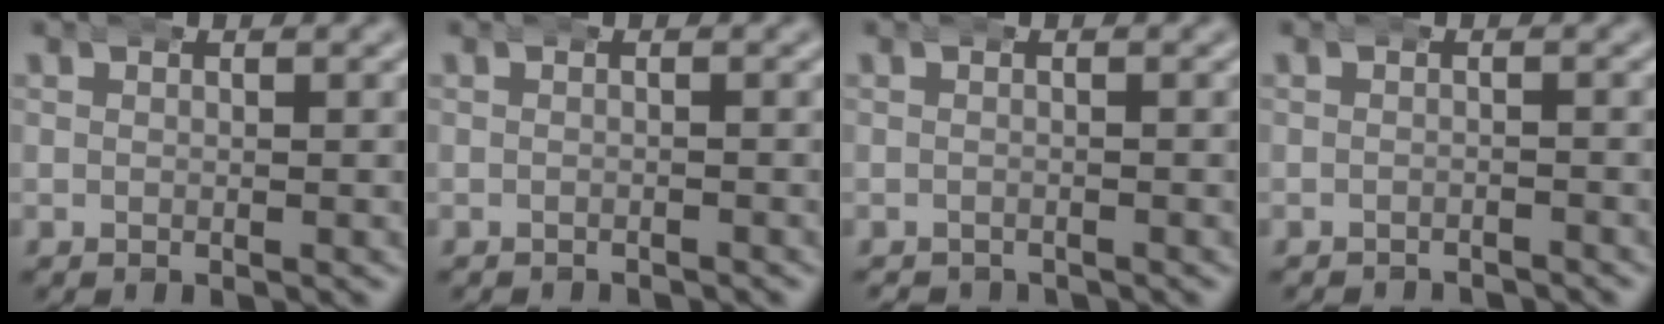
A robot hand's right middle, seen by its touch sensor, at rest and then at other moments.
{"total": 0.9, "force": [-0.9, 0.0, -0.2], "torque": [0.000, -0.006, -0.011]}
{"total": 1.6, "force": [-1.5, 0.3, -0.3], "torque": [0.004, -0.009, -0.020]}
{"total": 1.9, "force": [-1.9, 0.1, -0.2], "torque": [0.004, -0.008, -0.028]}